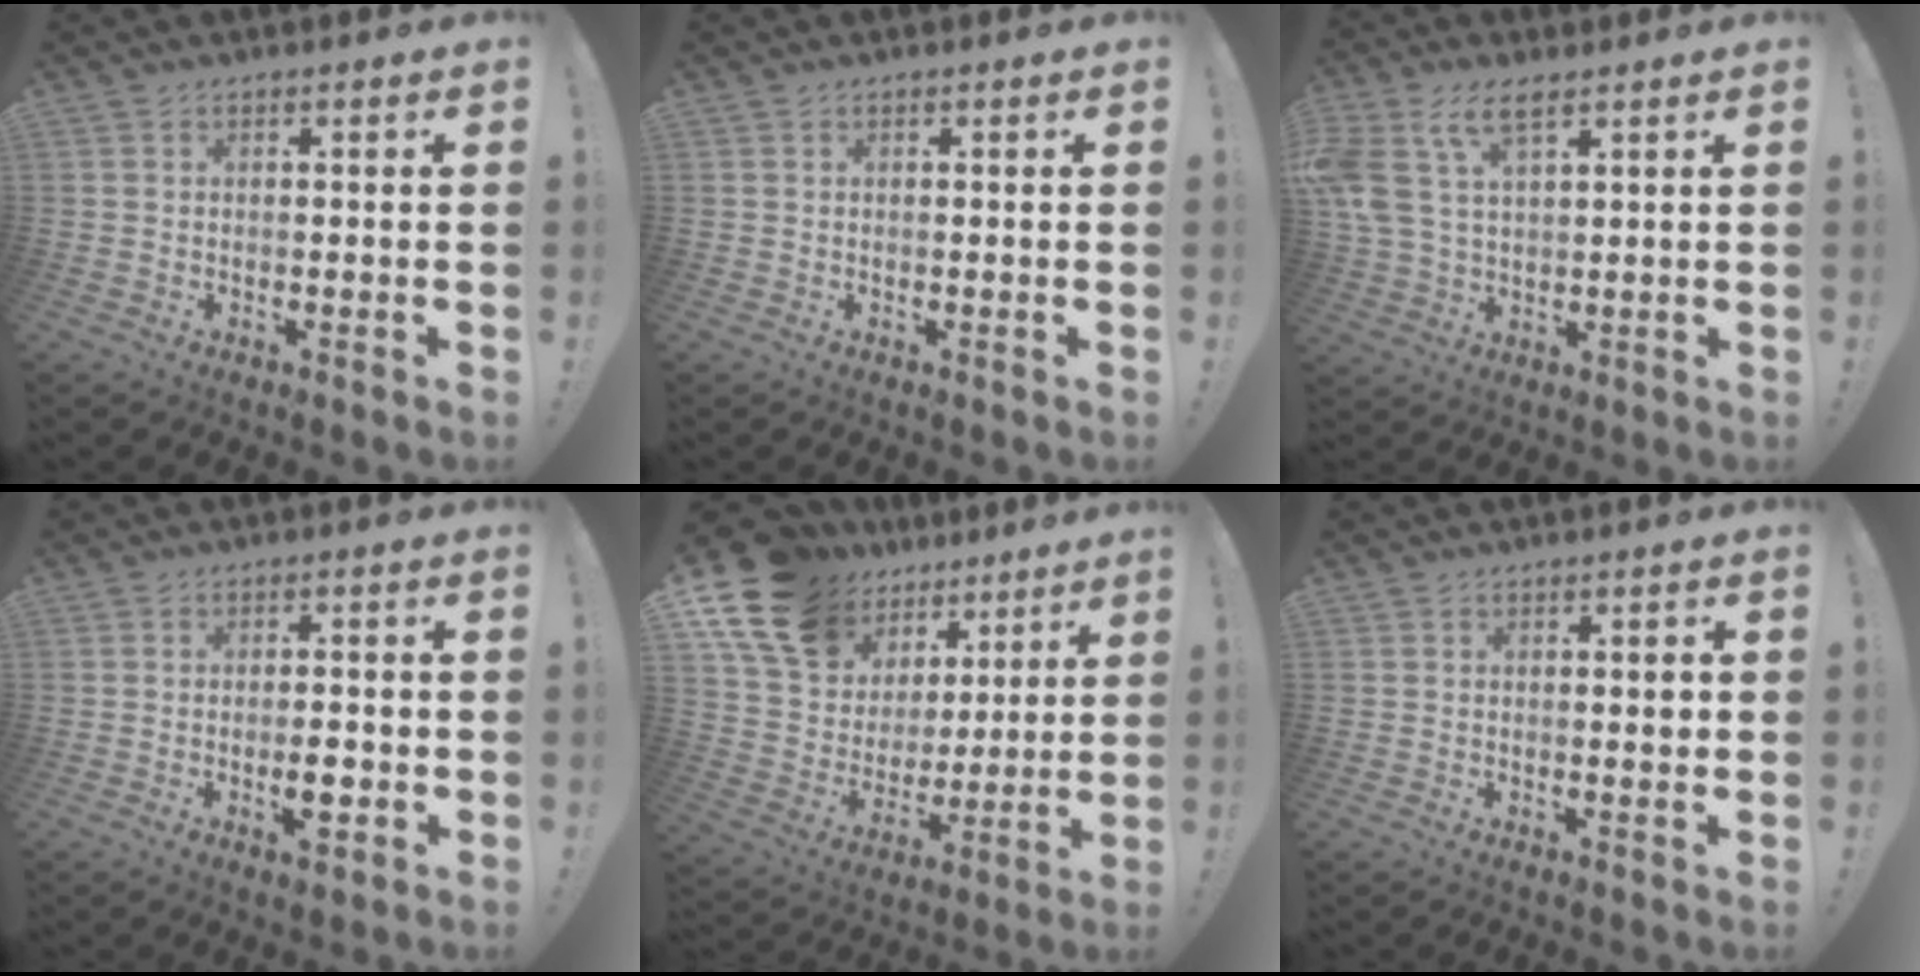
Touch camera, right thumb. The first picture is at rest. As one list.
[{"total": 0.0}, {"total": 10.6, "force": [5.7, 4.7, 7.6], "torque": [-0.157, -0.014, 0.108]}, {"total": 4.9, "force": [-1.8, 1.7, 4.3], "torque": [-0.057, 0.005, -0.029]}, {"total": 18.5, "force": [11.6, 12.1, 7.8], "torque": [-0.136, -0.073, 0.233]}, {"total": 1.4, "force": [0.0, 0.3, 1.4], "torque": [-0.020, 0.001, -0.003]}]